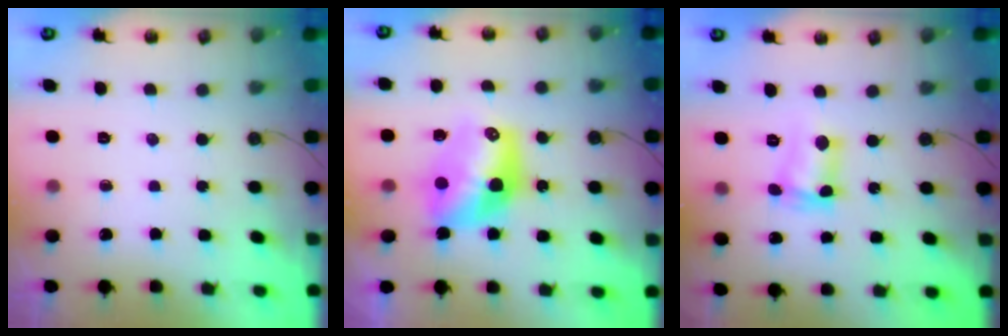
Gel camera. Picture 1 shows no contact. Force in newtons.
{"total": 12.2, "press": 12.1, "slide": 1.0}
{"total": 6.5, "press": 6.1, "slide": 2.3}